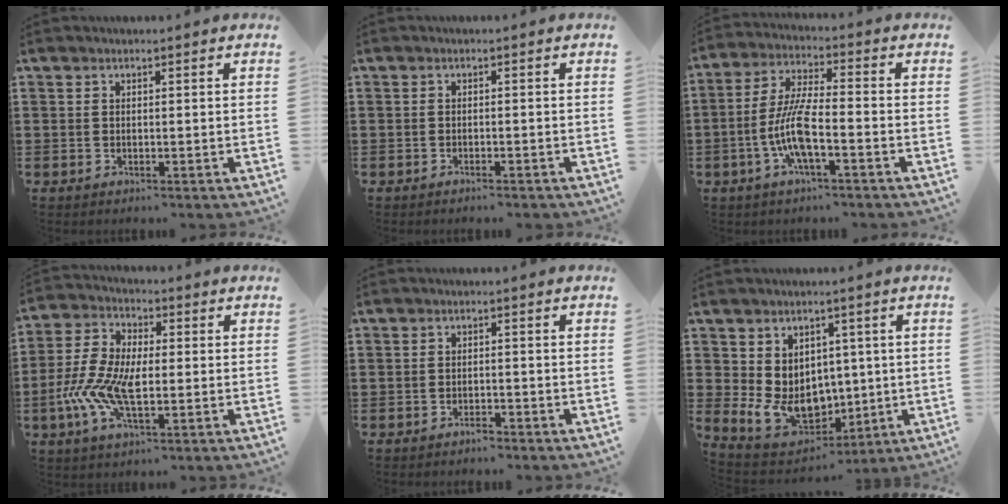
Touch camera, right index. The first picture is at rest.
{"total": 0.7, "force": [-0.7, 0.0, 0.2], "torque": [-0.007, -0.001, -0.014]}
{"total": 8.1, "force": [-2.9, 1.7, 7.4], "torque": [-0.172, -0.011, -0.063]}
{"total": 9.1, "force": [-2.1, 4.6, 7.5], "torque": [-0.185, -0.010, -0.045]}
{"total": 1.4, "force": [-1.4, 0.2, 0.3], "torque": [-0.011, -0.003, -0.027]}
{"total": 8.8, "force": [0.2, 7.4, 4.8], "torque": [-0.113, -0.001, 0.011]}